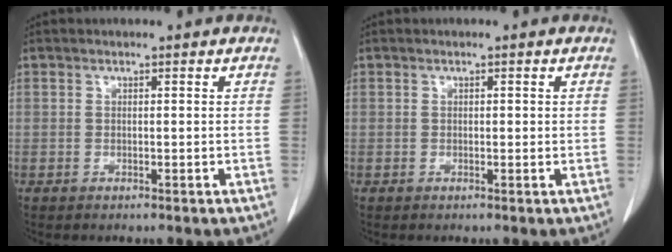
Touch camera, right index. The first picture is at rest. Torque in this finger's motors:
{"motor_torque": [-0.20, 0.09, -0.02, -0.01]}